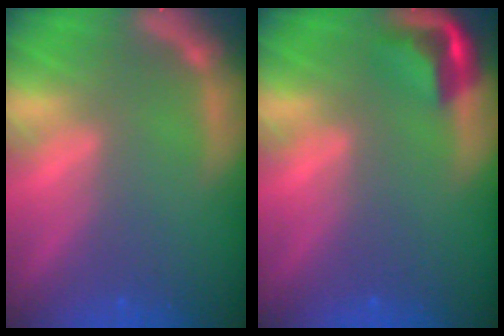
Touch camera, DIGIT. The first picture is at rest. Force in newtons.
{"total": 3.5}